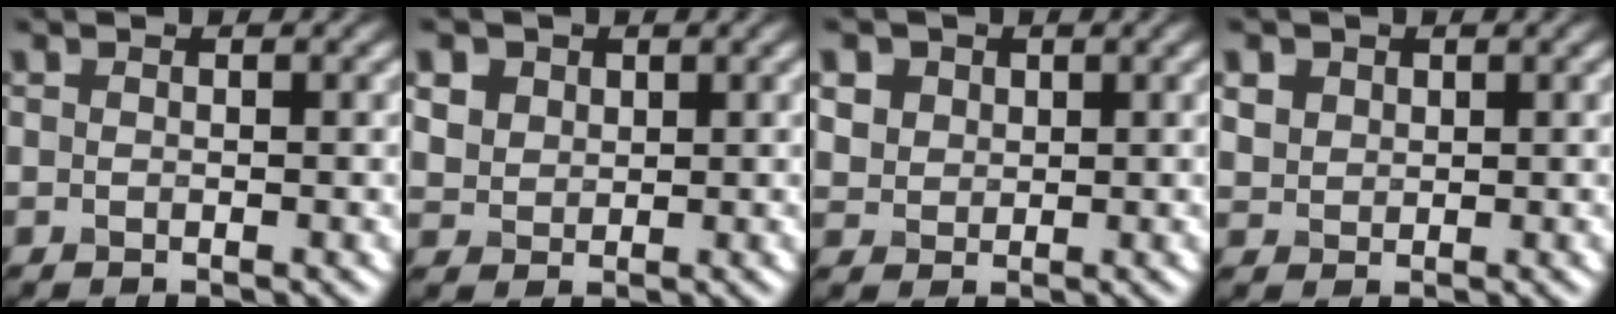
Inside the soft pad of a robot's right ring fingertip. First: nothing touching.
{"total": 4.4, "force": [2.4, 3.2, 1.9], "torque": [-0.065, 0.009, 0.048]}
{"total": 4.4, "force": [2.2, 3.3, 1.9], "torque": [-0.061, 0.009, 0.043]}
{"total": 2.6, "force": [1.5, 2.0, 1.0], "torque": [-0.032, 0.005, 0.033]}